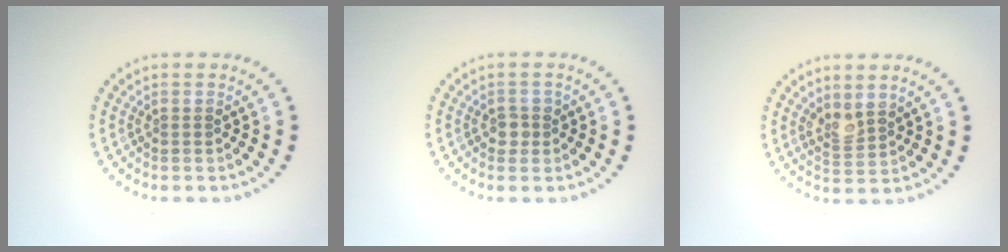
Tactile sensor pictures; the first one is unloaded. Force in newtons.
{"total": 1.4, "press": 1.2, "slide": 0.6}
{"total": 2.0, "press": 1.7, "slide": 1.1}